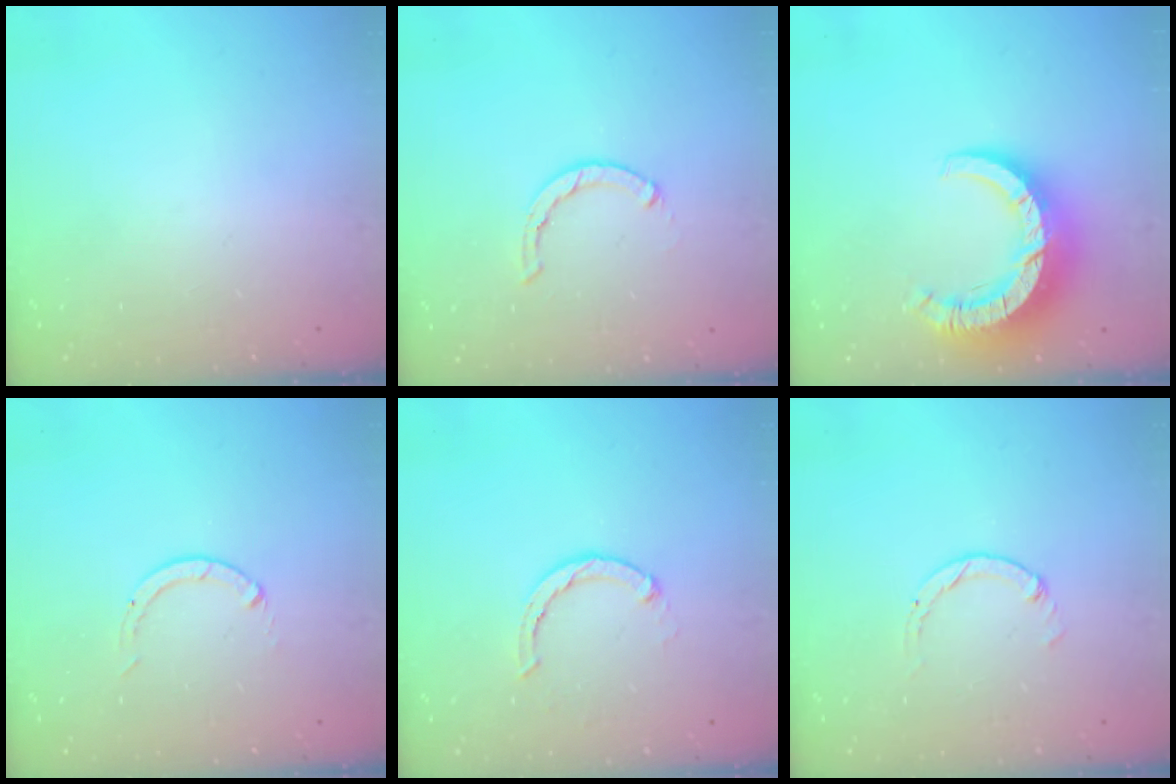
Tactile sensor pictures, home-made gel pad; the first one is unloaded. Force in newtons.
{"total": 1.2, "press": 1.2, "slide": 0.2}
{"total": 11.6, "press": 11.5, "slide": 1.3}
{"total": 0.0}
{"total": 2.3, "press": 2.3, "slide": 0.2}
{"total": 0.0}